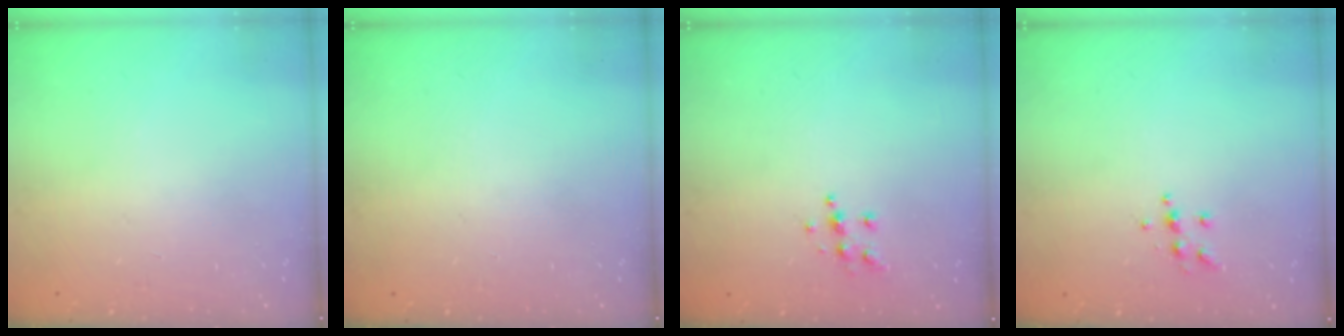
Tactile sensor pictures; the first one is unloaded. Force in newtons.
{"total": 0.0}
{"total": 6.4, "press": 6.4, "slide": 0.6}
{"total": 5.7, "press": 5.7, "slide": 0.9}